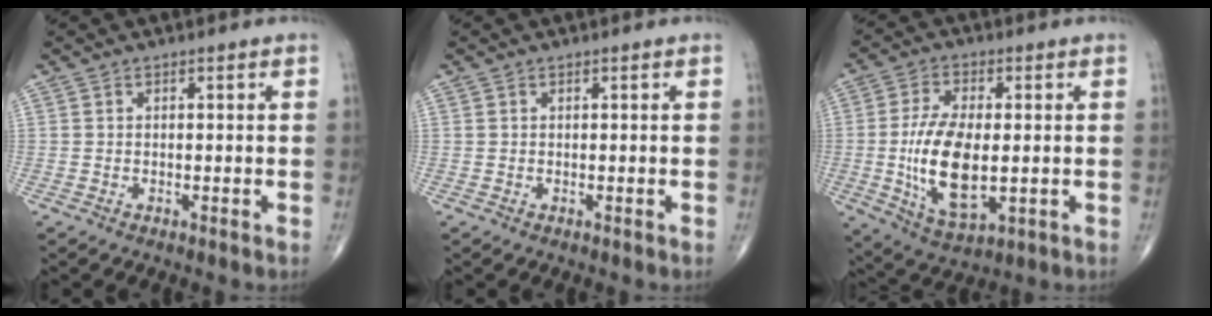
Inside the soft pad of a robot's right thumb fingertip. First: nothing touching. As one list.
[{"total": 0.0}, {"total": 13.9, "force": [-1.1, 6.5, 12.2], "torque": [-0.233, -0.012, -0.014]}]